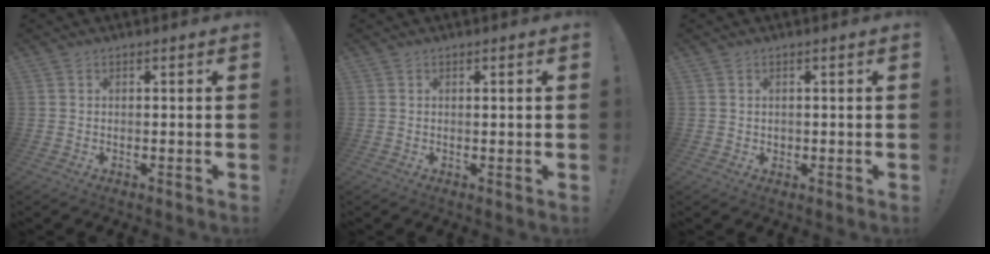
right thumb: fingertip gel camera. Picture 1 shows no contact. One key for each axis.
{"total": 1.0, "fx": 0.3, "fy": -0.3, "fz": 0.9, "tx": -0.017, "ty": 0.000, "tz": 0.003}
{"total": 1.0, "fx": 0.1, "fy": 1.0, "fz": 0.1, "tx": -0.002, "ty": 0.003, "tz": 0.001}